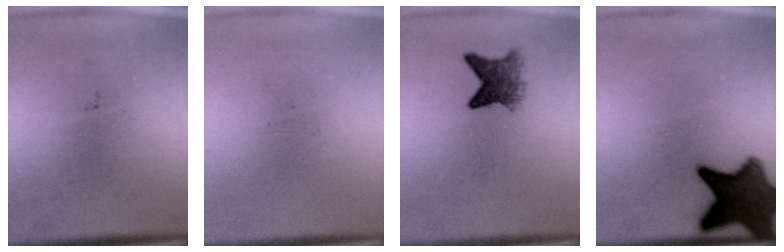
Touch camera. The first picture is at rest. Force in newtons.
{"total": 0.0}
{"total": 4.4}
{"total": 11.1}